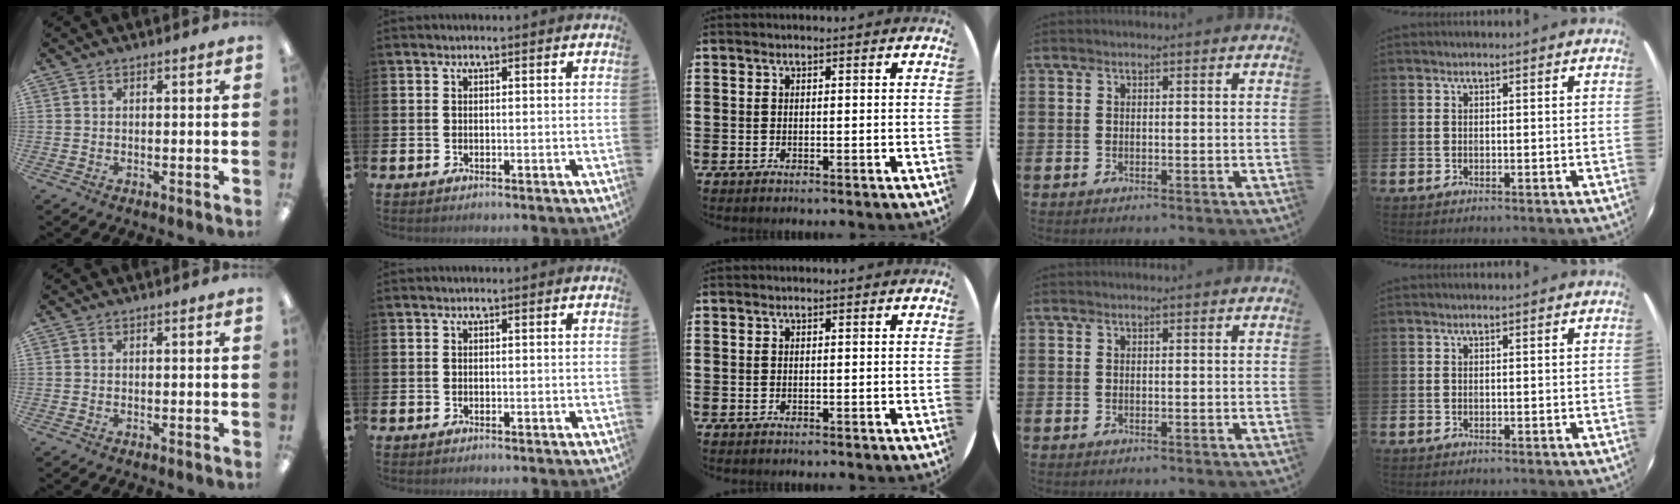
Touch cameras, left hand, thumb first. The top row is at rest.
{}